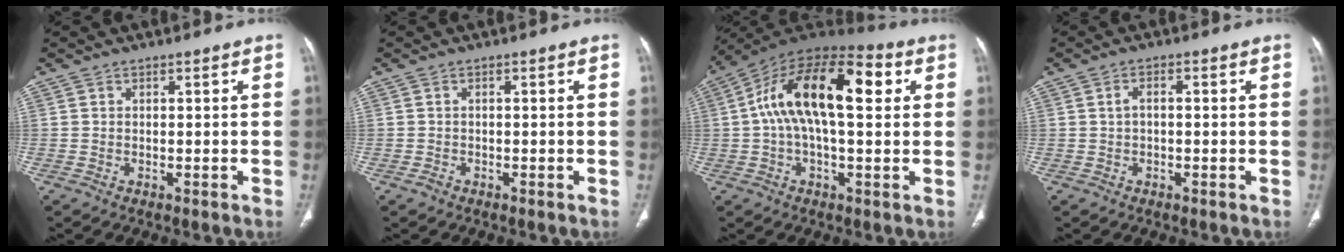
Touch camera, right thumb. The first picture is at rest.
{"total": 0.8, "force": [-0.6, 0.4, 0.3], "torque": [-0.004, 0.002, -0.010]}
{"total": 19.6, "force": [3.8, 8.9, 17.1], "torque": [-0.281, 0.042, 0.050]}
{"total": 1.8, "force": [-0.1, 1.0, 1.5], "torque": [-0.027, 0.010, -0.004]}